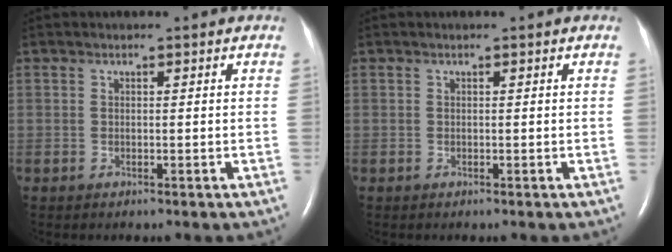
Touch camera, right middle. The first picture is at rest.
{"total": 0.0}